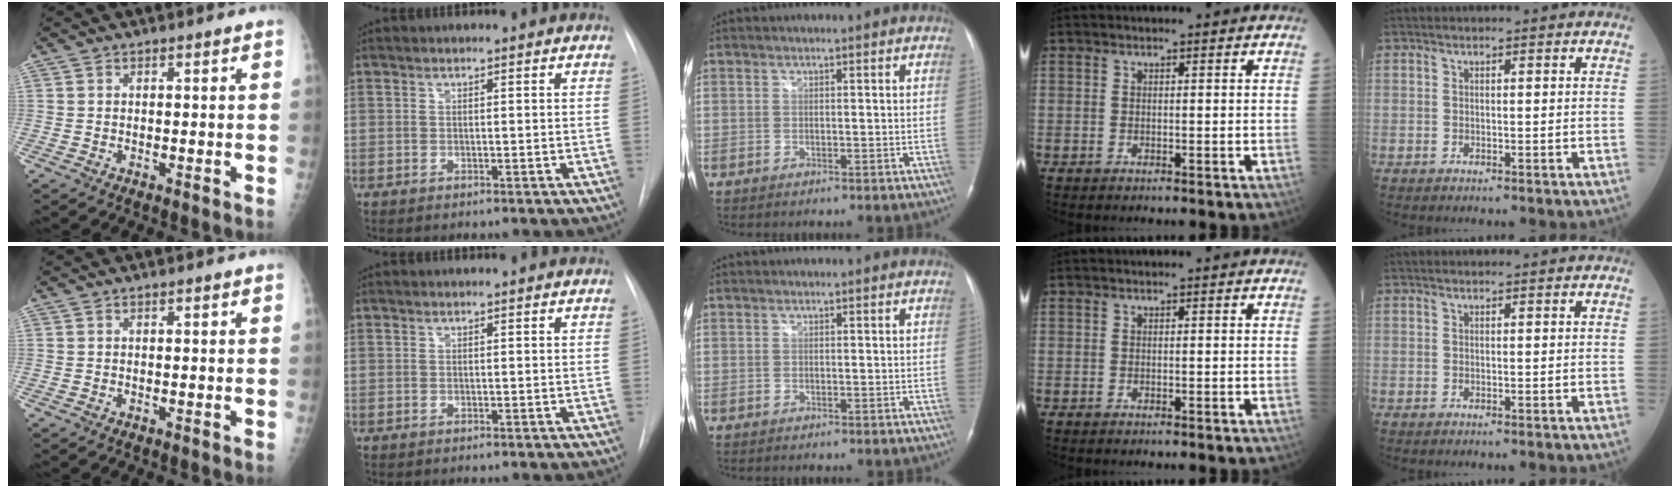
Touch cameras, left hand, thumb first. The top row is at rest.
{}